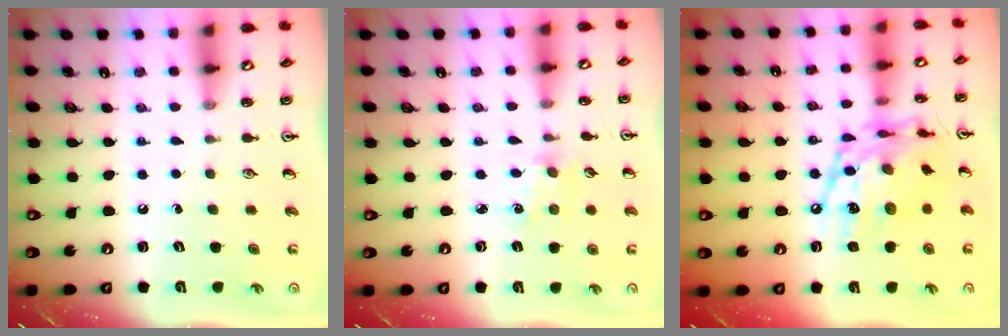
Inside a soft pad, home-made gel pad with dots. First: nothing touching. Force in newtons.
{"total": 1.2, "press": 1.2, "slide": 0.2}
{"total": 17.6, "press": 17.5, "slide": 1.4}